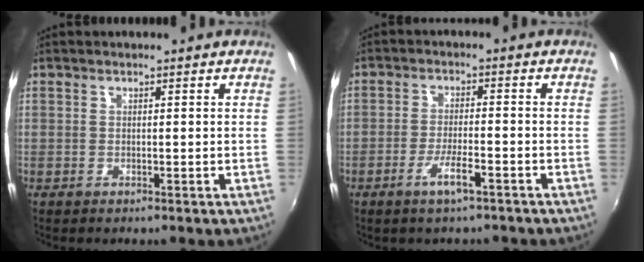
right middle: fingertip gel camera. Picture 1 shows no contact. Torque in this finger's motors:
{"motor_torque": [1.07, -1.07, 0.13, 0.07]}